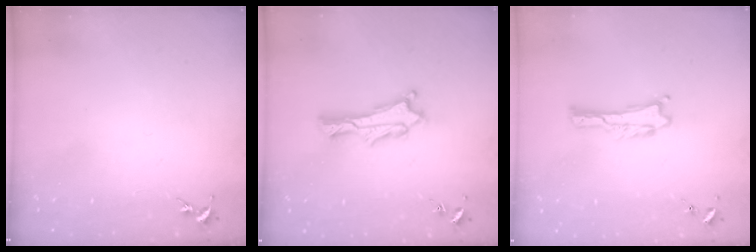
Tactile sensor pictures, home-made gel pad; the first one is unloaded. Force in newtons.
{"total": 1.9, "press": 1.9, "slide": 0.2}
{"total": 0.0}